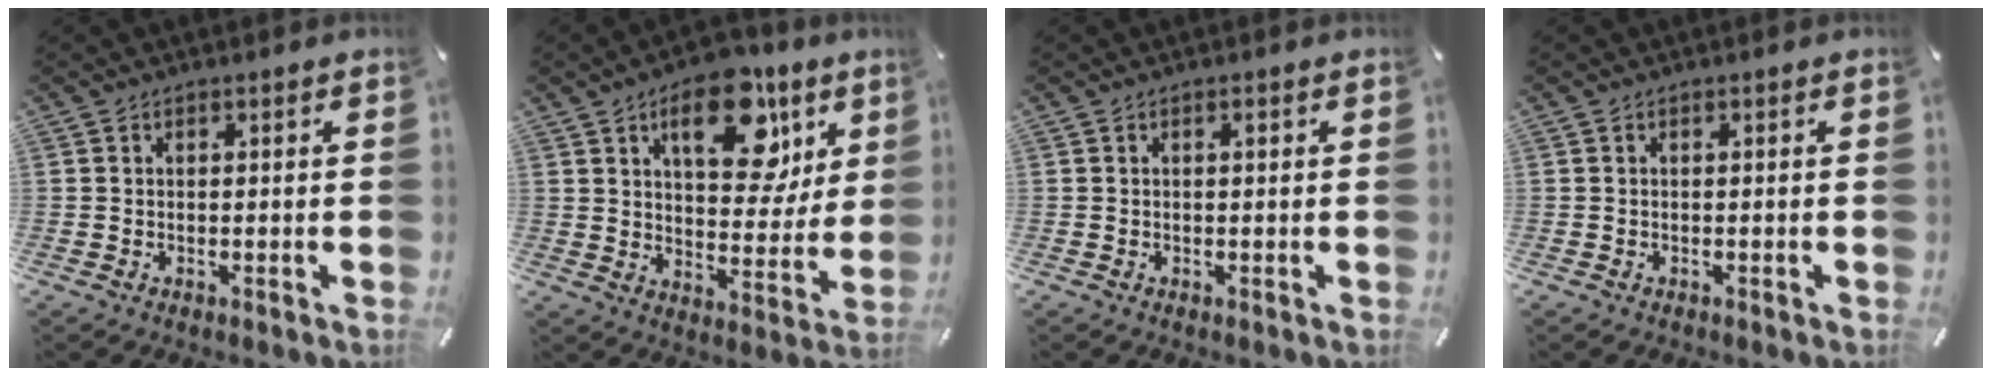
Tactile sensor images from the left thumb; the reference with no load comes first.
{"total": 18.8, "force": [9.7, 10.1, 12.5], "torque": [-0.156, -0.050, 0.158]}
{"total": 0.6, "force": [0.2, 0.1, 0.6], "torque": [-0.013, 0.000, 0.003]}
{"total": 0.0}